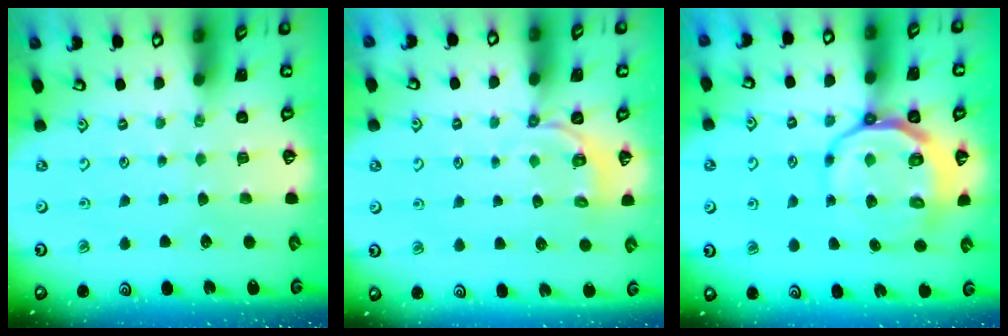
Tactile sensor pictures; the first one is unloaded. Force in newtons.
{"total": 5.0, "press": 4.3, "slide": 2.5}
{"total": 11.1, "press": 10.7, "slide": 3.1}